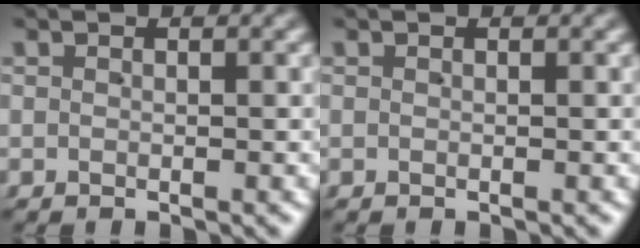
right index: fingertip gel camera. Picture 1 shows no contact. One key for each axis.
{"total": 0.0}